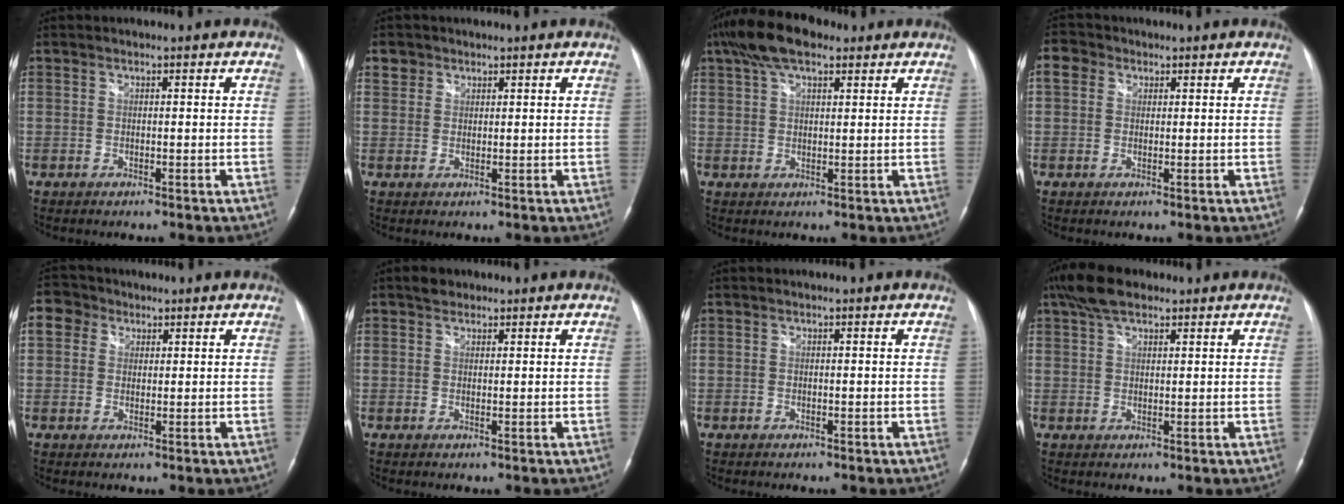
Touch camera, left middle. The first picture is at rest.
{"total": 2.1, "force": [1.3, 1.6, 0.0], "torque": [0.009, 0.006, 0.018]}
{"total": 8.7, "force": [5.7, 3.3, 5.6], "torque": [-0.113, 0.030, 0.102]}
{"total": 3.2, "force": [1.3, 2.7, 1.2], "torque": [-0.031, 0.017, 0.024]}
{"total": 4.3, "force": [1.9, 3.7, 1.2], "torque": [-0.031, 0.019, 0.034]}
{"total": 1.9, "force": [1.4, 1.1, 0.4], "torque": [-0.009, 0.007, 0.022]}
{"total": 0.0}
{"total": 6.2, "force": [4.5, 2.5, 3.5], "torque": [-0.076, 0.026, 0.085]}